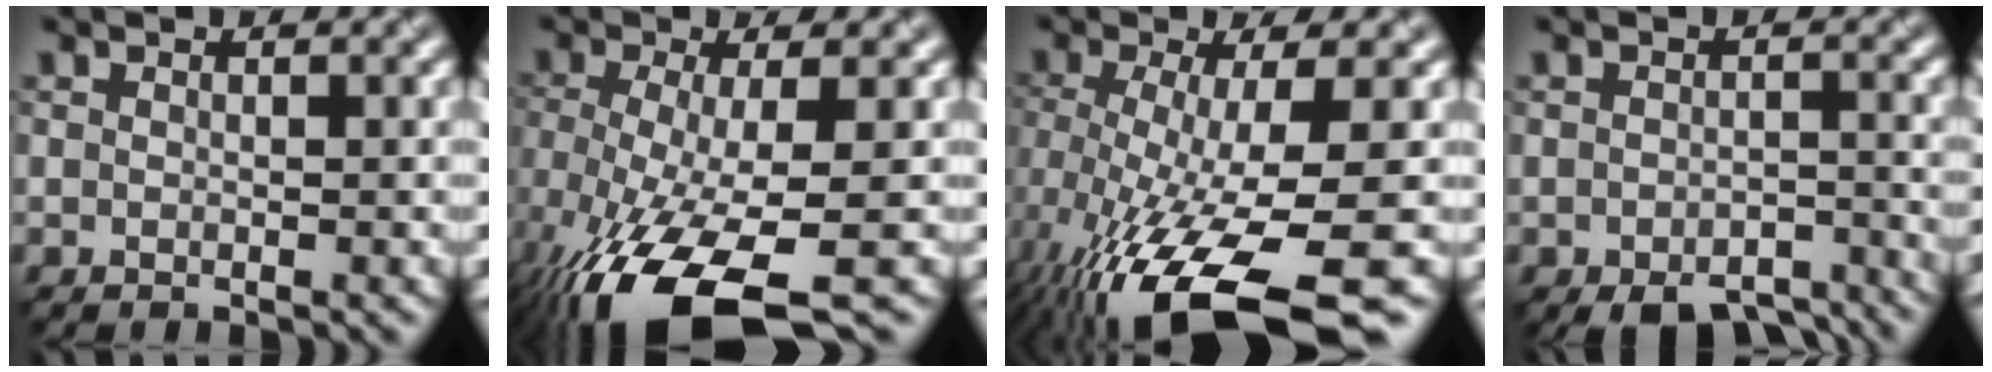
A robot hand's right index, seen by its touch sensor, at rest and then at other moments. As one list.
[{"total": 10.7, "force": [-5.7, 3.3, 8.5], "torque": [-0.177, -0.029, -0.097]}, {"total": 12.3, "force": [-6.0, 3.3, 10.2], "torque": [-0.198, -0.033, -0.095]}, {"total": 5.3, "force": [-4.3, 1.9, 2.4], "torque": [-0.032, -0.013, -0.059]}]